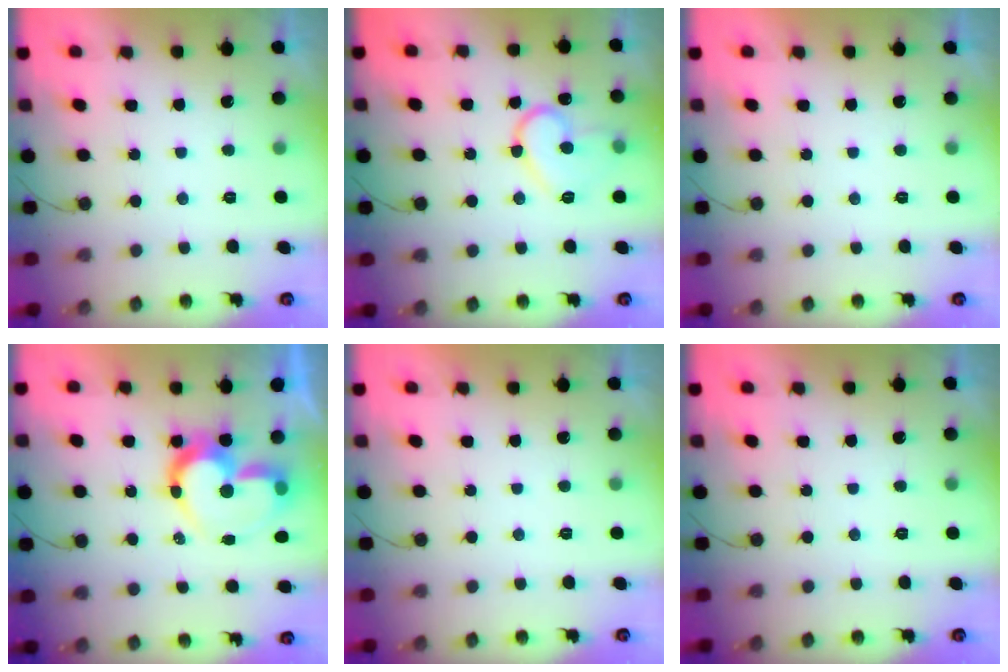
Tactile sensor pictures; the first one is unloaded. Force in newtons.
{"total": 13.0, "press": 13.0, "slide": 1.1}
{"total": 1.7, "press": 1.7, "slide": 0.1}
{"total": 15.0, "press": 15.0, "slide": 1.5}
{"total": 1.7, "press": 1.7, "slide": 0.1}
{"total": 0.0}